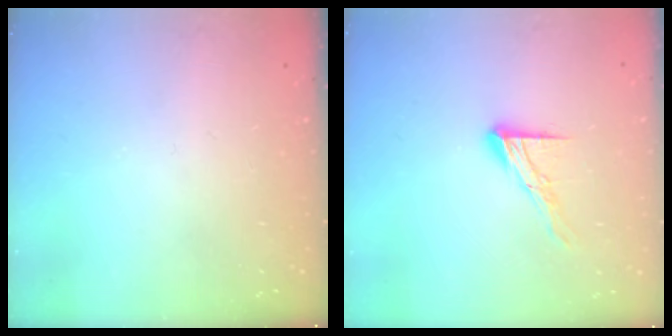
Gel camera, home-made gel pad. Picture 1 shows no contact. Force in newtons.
{"total": 10.4, "press": 10.3, "slide": 0.9}